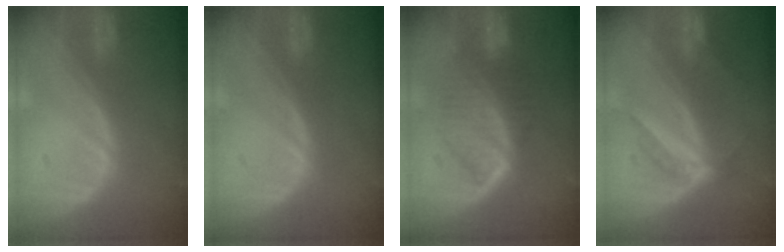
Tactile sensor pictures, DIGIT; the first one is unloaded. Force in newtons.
{"total": 0.0}
{"total": 6.7, "press": 6.7, "slide": 0.7}
{"total": 4.6, "press": 4.1, "slide": 2.2}